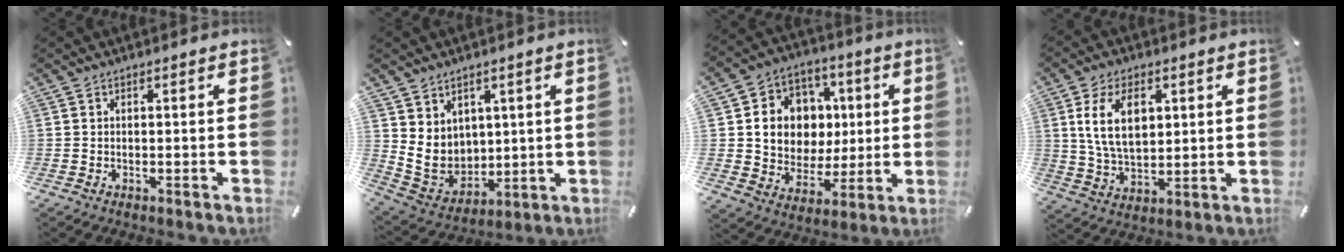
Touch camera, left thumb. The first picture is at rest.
{"total": 8.7, "force": [3.2, 7.7, 2.2], "torque": [-0.061, -0.036, 0.068]}
{"total": 12.3, "force": [1.5, 11.7, 3.6], "torque": [-0.057, -0.009, 0.040]}
{"total": 11.3, "force": [3.5, 7.0, 8.2], "torque": [-0.182, 0.000, 0.058]}